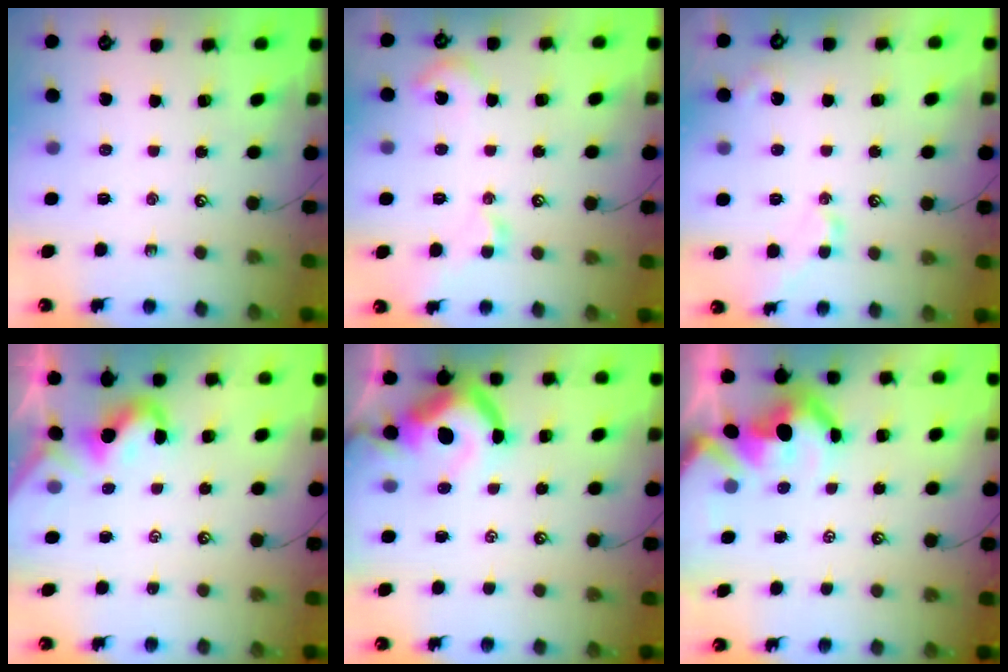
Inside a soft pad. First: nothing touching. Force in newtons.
{"total": 5.0, "press": 5.0, "slide": 0.8}
{"total": 3.0, "press": 2.9, "slide": 0.8}
{"total": 1.2, "press": 1.2, "slide": 0.3}
{"total": 11.3, "press": 11.2, "slide": 1.9}
{"total": 7.9, "press": 7.7, "slide": 1.6}